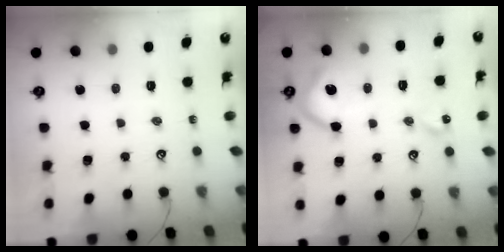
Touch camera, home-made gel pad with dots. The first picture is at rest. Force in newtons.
{"total": 11.6, "press": 11.6, "slide": 1.2}